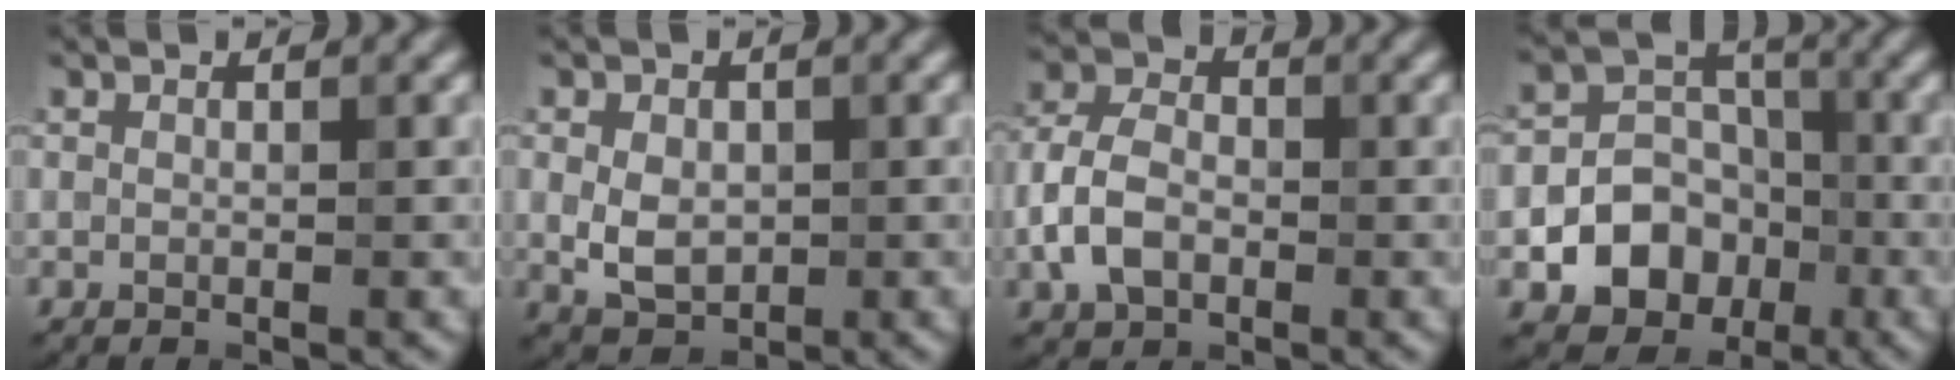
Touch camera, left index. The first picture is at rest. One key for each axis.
{"total": 3.6, "fx": -0.1, "fy": 2.5, "fz": 2.6, "tx": -0.051, "ty": 0.000, "tz": 0.001}
{"total": 4.5, "fx": -1.5, "fy": 2.9, "fz": 3.1, "tx": -0.071, "ty": 0.009, "tz": -0.033}
{"total": 8.3, "fx": -2.9, "fy": 7.0, "fz": 3.5, "tx": -0.028, "ty": 0.003, "tz": -0.077}